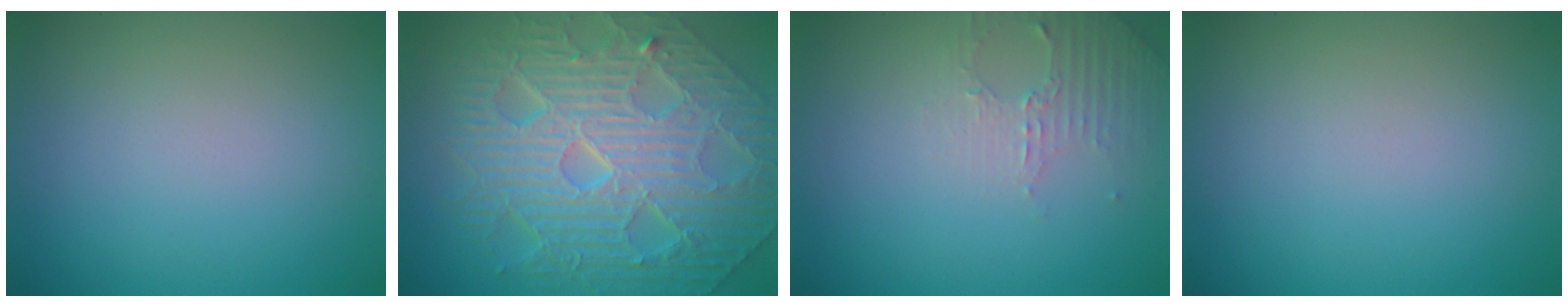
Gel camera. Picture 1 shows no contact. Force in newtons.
{"total": 11.7, "press": 7.6, "slide": 8.8}
{"total": 2.2, "press": 2.1, "slide": 0.6}
{"total": 0.0}